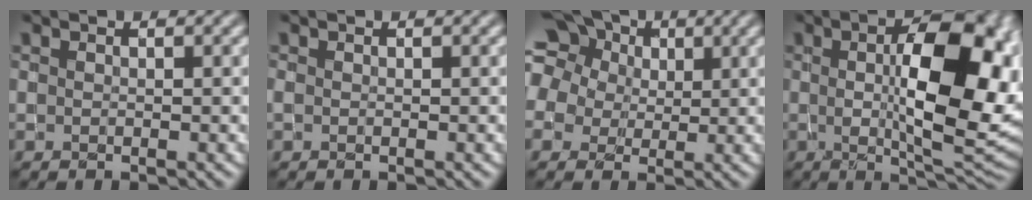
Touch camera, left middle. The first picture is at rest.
{"total": 0.0}
{"total": 12.6, "force": [5.7, 9.8, 5.4], "torque": [-0.139, 0.037, 0.080]}
{"total": 12.7, "force": [1.4, 5.1, 11.5], "torque": [-0.150, 0.003, 0.026]}